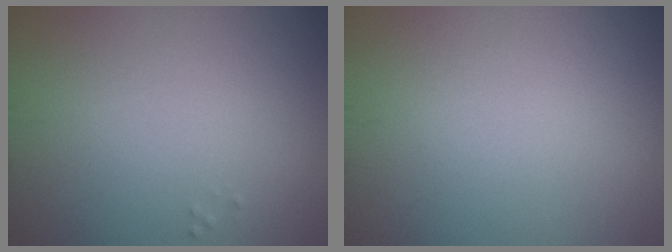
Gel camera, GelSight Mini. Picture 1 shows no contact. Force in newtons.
{"total": 0.0}